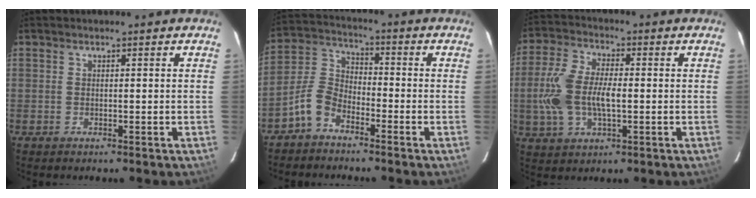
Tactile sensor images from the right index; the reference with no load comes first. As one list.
[{"total": 6.8, "force": [-4.6, 3.5, 3.4], "torque": [-0.080, 0.022, -0.100]}, {"total": 11.9, "force": [-1.0, 5.9, 10.2], "torque": [-0.223, 0.006, -0.019]}]